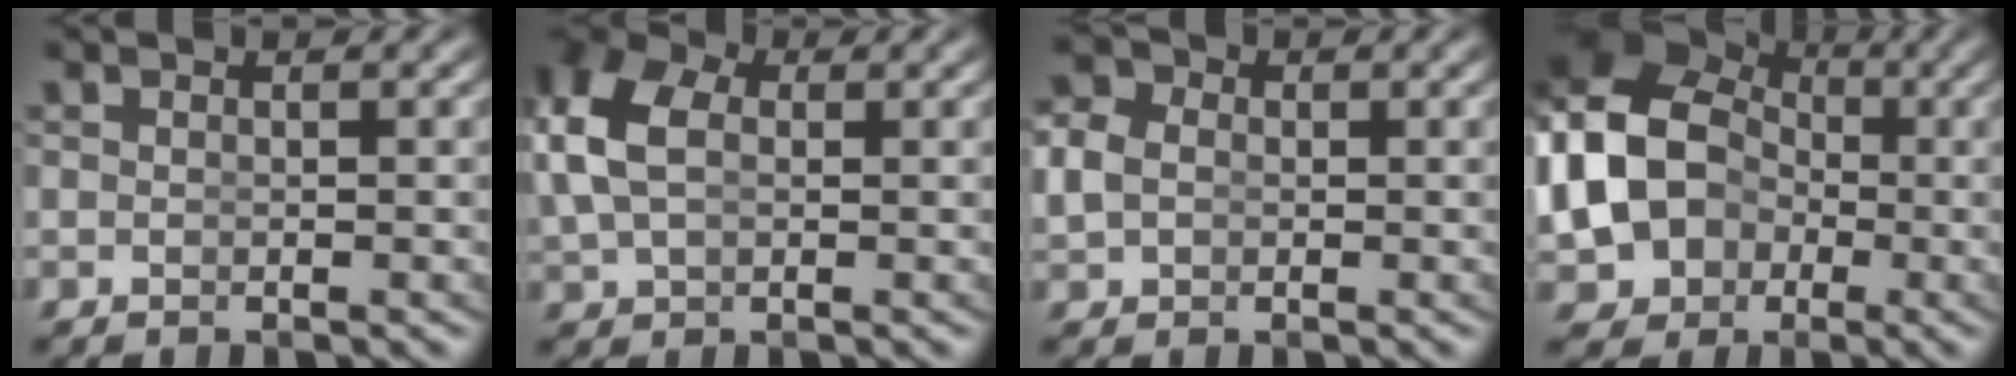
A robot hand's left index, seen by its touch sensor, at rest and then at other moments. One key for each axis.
{"total": 6.1, "fx": 1.4, "fy": 4.4, "fz": 3.9, "tx": -0.099, "ty": 0.000, "tz": 0.029}
{"total": 3.0, "fx": 0.2, "fy": 2.6, "fz": 1.4, "tx": -0.042, "ty": -0.011, "tz": 0.007}
{"total": 13.7, "fx": 0.2, "fy": 11.9, "fz": 6.8, "tx": -0.183, "ty": -0.045, "tz": 0.015}